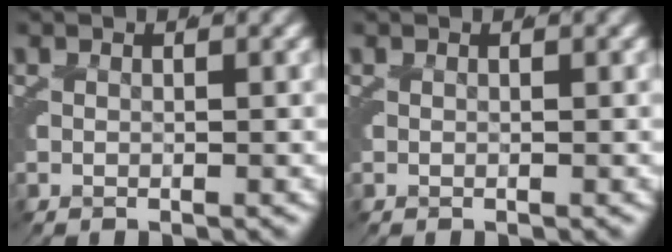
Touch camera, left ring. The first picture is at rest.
{"total": 0.0}